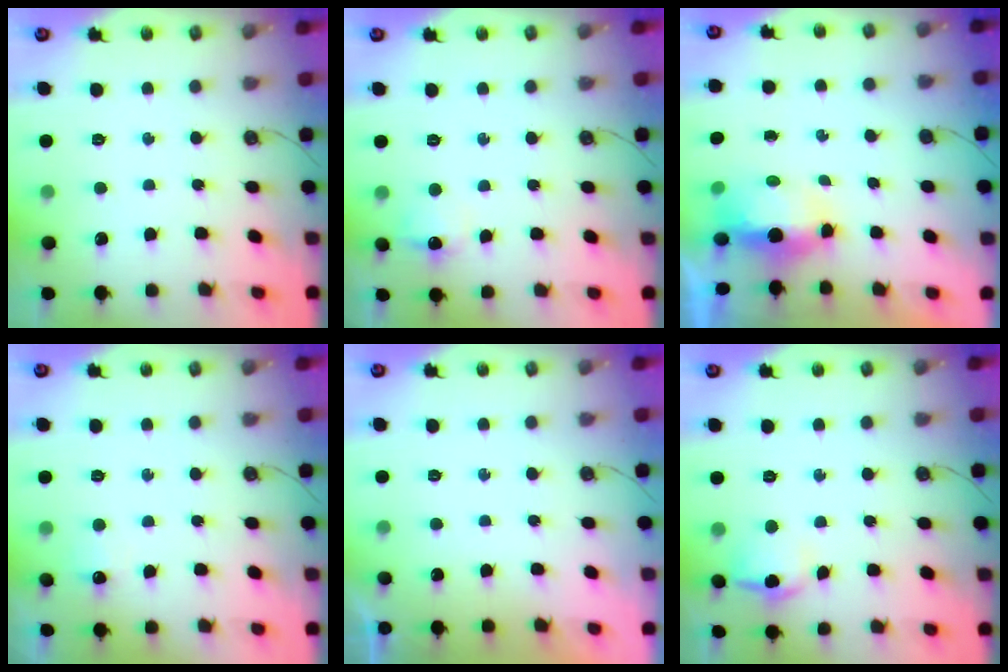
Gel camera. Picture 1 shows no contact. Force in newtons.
{"total": 7.3, "press": 7.2, "slide": 1.0}
{"total": 6.2, "press": 6.1, "slide": 1.1}
{"total": 5.0, "press": 4.9, "slide": 0.8}
{"total": 0.0}
{"total": 8.7, "press": 8.6, "slide": 1.4}